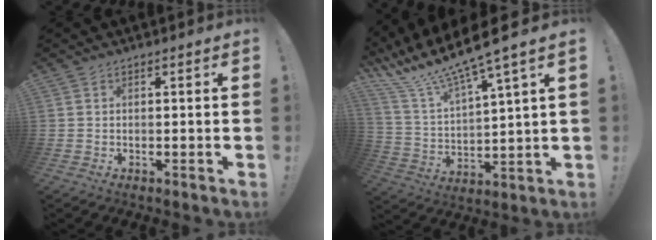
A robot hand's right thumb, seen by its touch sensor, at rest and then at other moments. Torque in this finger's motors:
{"motor_torque": [0.13, 1.04, 0.80, 0.80, 0.30]}